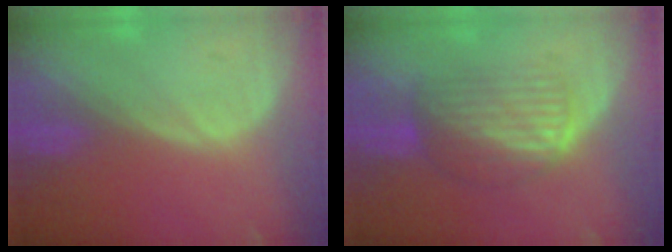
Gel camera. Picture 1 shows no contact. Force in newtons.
{"total": 6.5, "press": 6.3, "slide": 1.5}